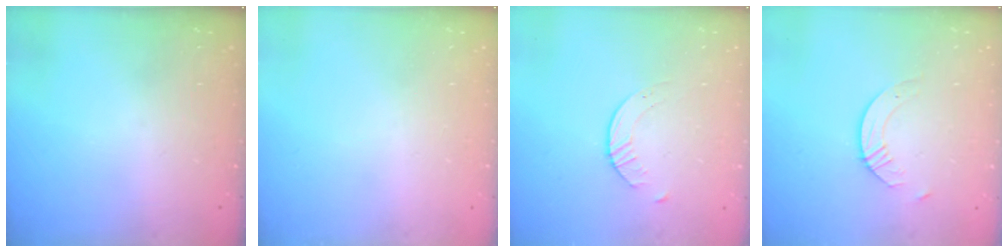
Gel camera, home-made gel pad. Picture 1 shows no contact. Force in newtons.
{"total": 0.0}
{"total": 1.6, "press": 1.6, "slide": 0.3}
{"total": 5.4, "press": 5.4, "slide": 0.5}